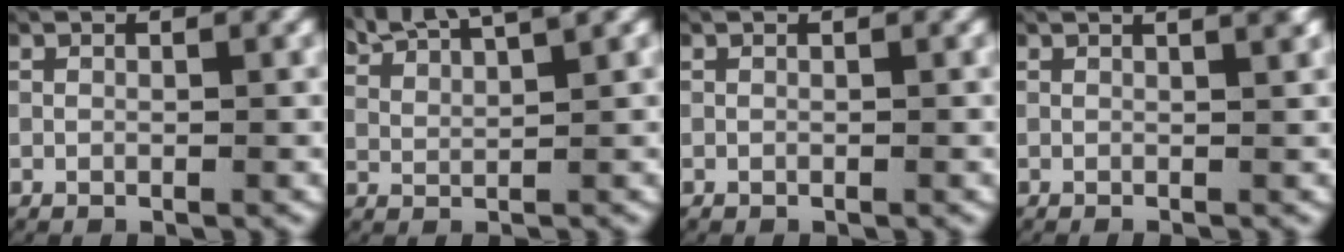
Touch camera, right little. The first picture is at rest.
{"total": 4.9, "force": [4.4, 0.9, 2.2], "torque": [-0.031, 0.011, 0.076]}
{"total": 0.0}
{"total": 2.6, "force": [0.6, 0.5, 2.5], "torque": [-0.024, 0.009, 0.006]}